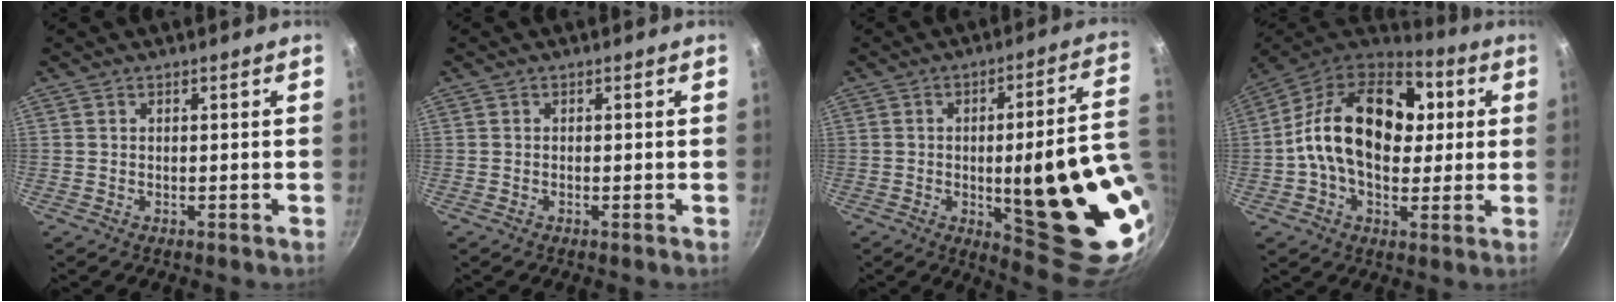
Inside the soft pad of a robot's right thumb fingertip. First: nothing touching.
{"total": 0.0}
{"total": 24.6, "force": [-2.2, 6.7, 23.6], "torque": [-0.275, -0.013, -0.013]}
{"total": 22.4, "force": [2.8, 15.1, 16.2], "torque": [-0.241, 0.026, 0.024]}